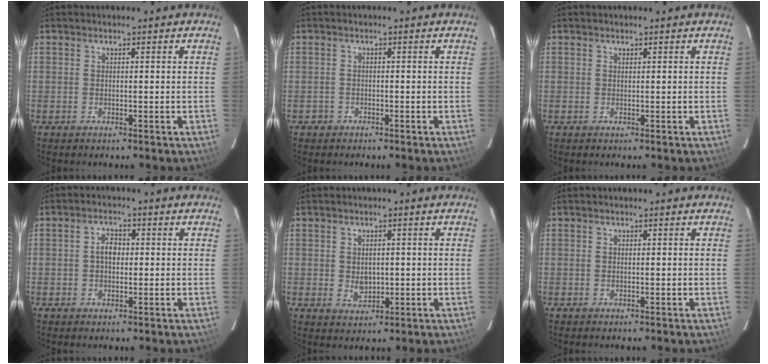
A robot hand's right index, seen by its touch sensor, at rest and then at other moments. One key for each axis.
{"total": 1.4, "fx": -0.9, "fy": 1.1, "fz": -0.1, "tx": -0.004, "ty": 0.005, "tz": -0.013}
{"total": 0.0}
{"total": 2.9, "fx": 0.0, "fy": 2.0, "fz": 2.1, "tx": -0.037, "ty": 0.010, "tz": 0.000}
{"total": 3.9, "fx": -0.4, "fy": 3.1, "fz": 2.4, "tx": -0.040, "ty": -0.001, "tz": 0.000}
{"total": 0.0}